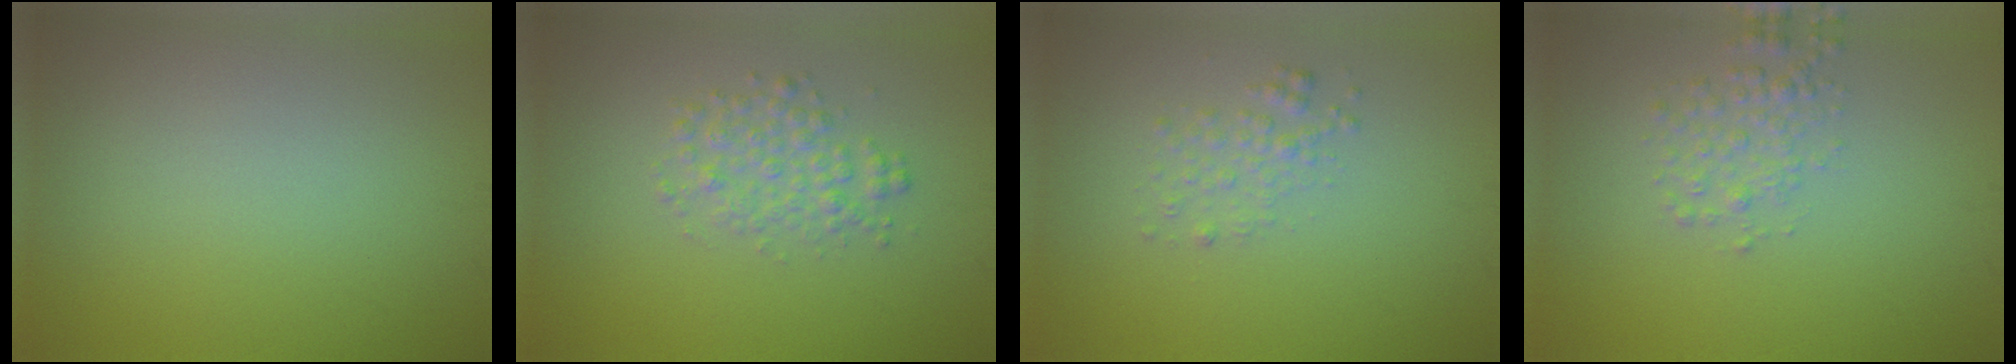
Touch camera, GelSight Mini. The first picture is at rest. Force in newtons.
{"total": 2.5, "press": 2.5, "slide": 0.1}
{"total": 1.5, "press": 1.5, "slide": 0.0}
{"total": 2.0, "press": 2.0, "slide": 0.1}